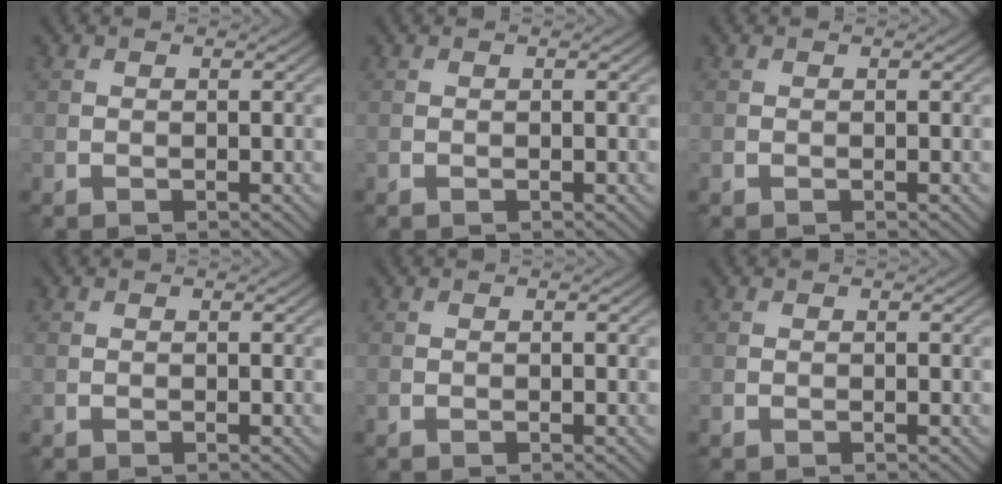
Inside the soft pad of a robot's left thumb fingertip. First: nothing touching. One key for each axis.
{"total": 0.0}
{"total": 0.0}
{"total": 0.0}
{"total": 0.0}
{"total": 0.0}